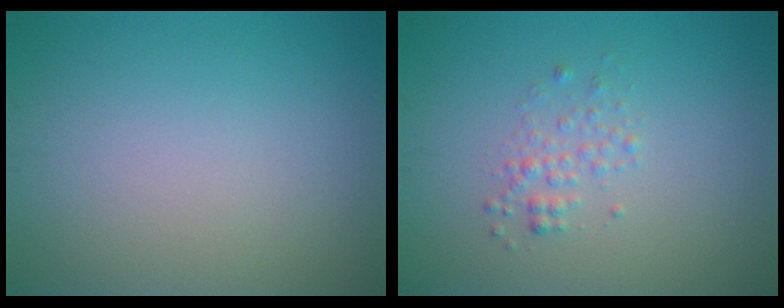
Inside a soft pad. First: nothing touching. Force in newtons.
{"total": 1.4, "press": 1.4, "slide": 0.1}